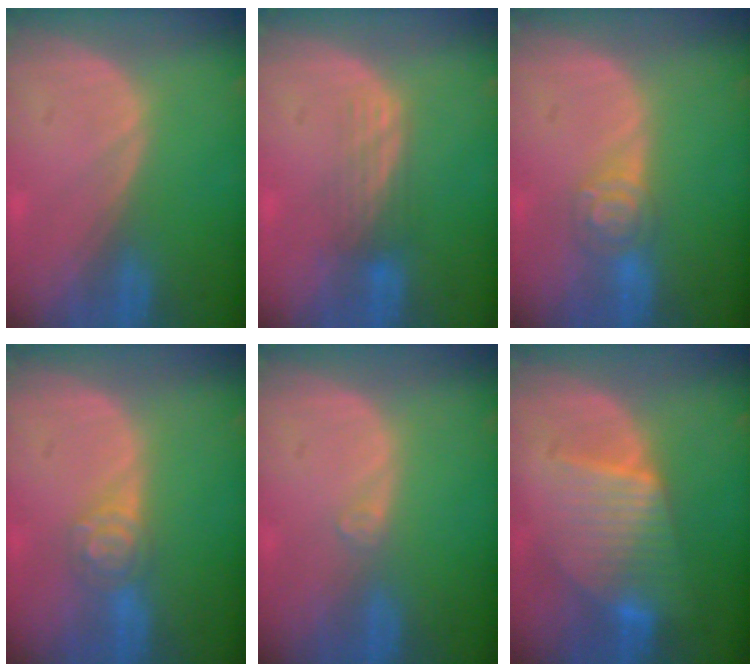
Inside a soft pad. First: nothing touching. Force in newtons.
{"total": 3.6, "press": 3.1, "slide": 1.9}
{"total": 4.2, "press": 4.2, "slide": 0.3}
{"total": 4.1, "press": 4.0, "slide": 0.8}
{"total": 0.9, "press": 0.8, "slide": 0.2}
{"total": 7.6, "press": 7.6, "slide": 0.2}